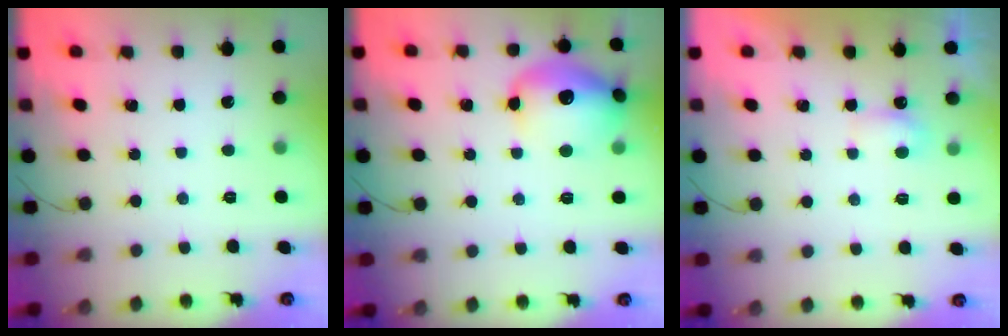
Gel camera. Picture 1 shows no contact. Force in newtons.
{"total": 17.5, "press": 17.3, "slide": 2.1}
{"total": 3.8, "press": 3.6, "slide": 1.2}